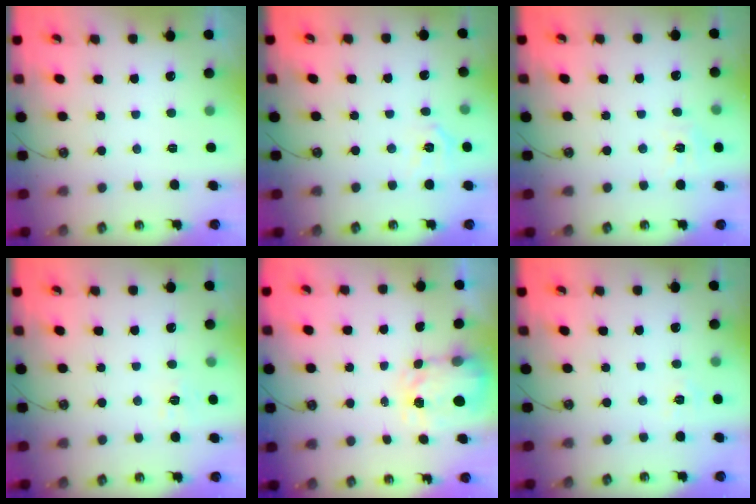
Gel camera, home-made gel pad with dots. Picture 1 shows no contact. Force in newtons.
{"total": 5.7, "press": 5.7, "slide": 0.6}
{"total": 6.7, "press": 6.7, "slide": 0.7}
{"total": 6.9, "press": 6.9, "slide": 0.6}
{"total": 3.8, "press": 3.7, "slide": 0.5}
{"total": 3.5, "press": 3.5, "slide": 0.5}